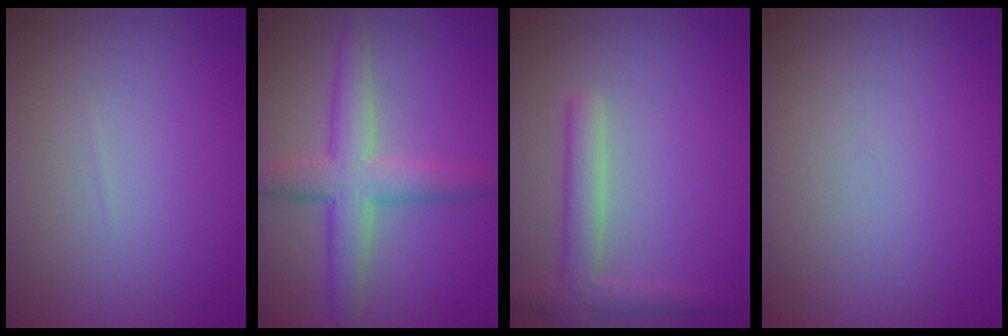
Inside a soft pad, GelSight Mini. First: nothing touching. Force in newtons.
{"total": 4.9, "press": 4.9, "slide": 0.1}
{"total": 3.0, "press": 3.0, "slide": 0.1}
{"total": 0.0}